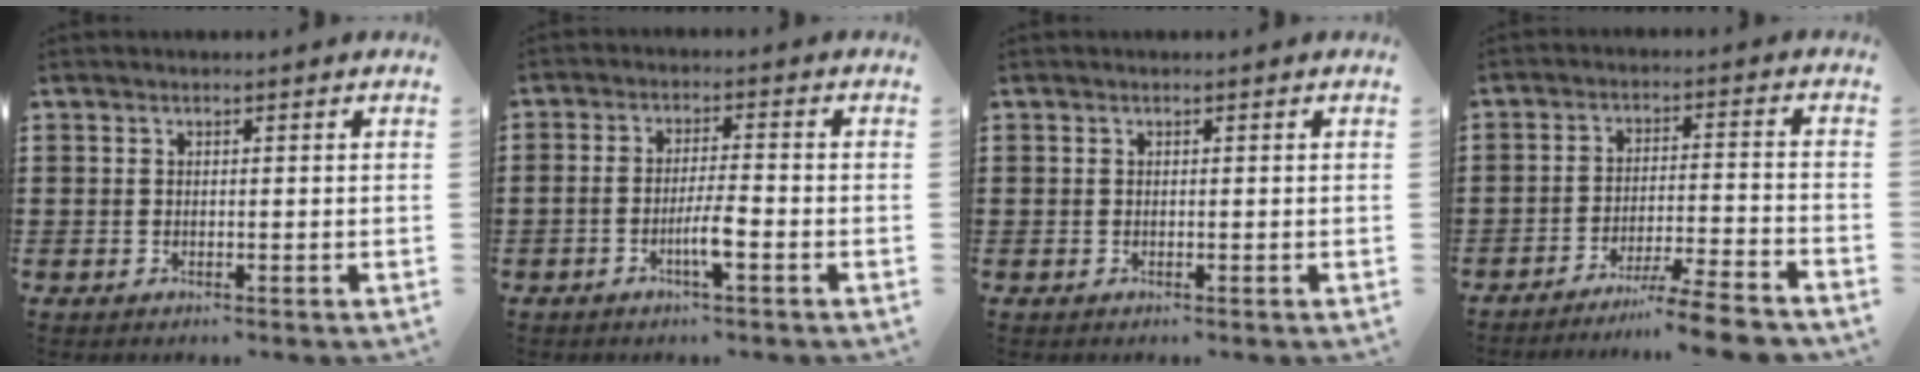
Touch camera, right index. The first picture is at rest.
{"total": 4.4, "force": [-2.0, 0.6, 3.8], "torque": [-0.078, -0.004, -0.040]}
{"total": 0.0}
{"total": 6.9, "force": [-6.1, -0.6, 3.1], "torque": [-0.050, -0.008, -0.119]}